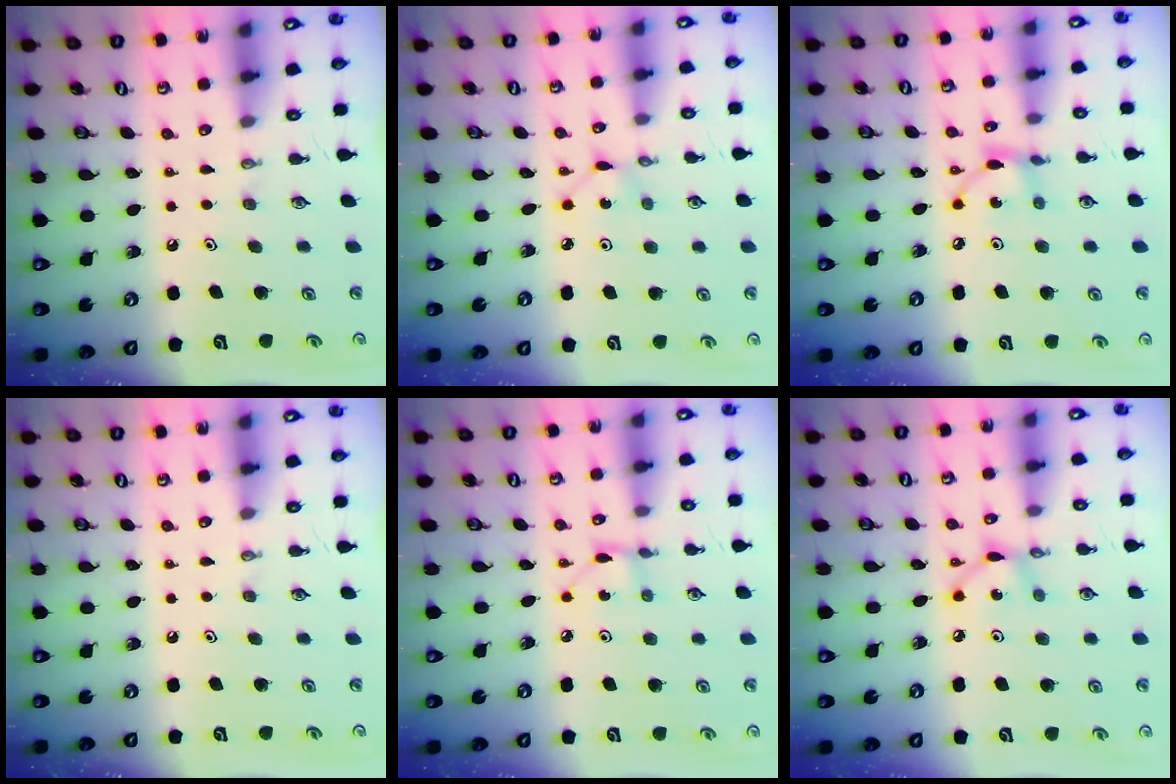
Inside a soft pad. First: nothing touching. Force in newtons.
{"total": 2.2, "press": 2.2, "slide": 0.3}
{"total": 6.0, "press": 6.0, "slide": 0.1}
{"total": 0.0}
{"total": 2.2, "press": 2.2, "slide": 0.1}
{"total": 6.2, "press": 6.2, "slide": 0.2}